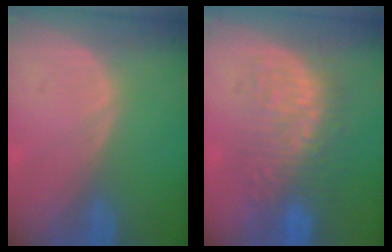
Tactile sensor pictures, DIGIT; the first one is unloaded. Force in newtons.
{"total": 9.1, "press": 9.0, "slide": 1.7}